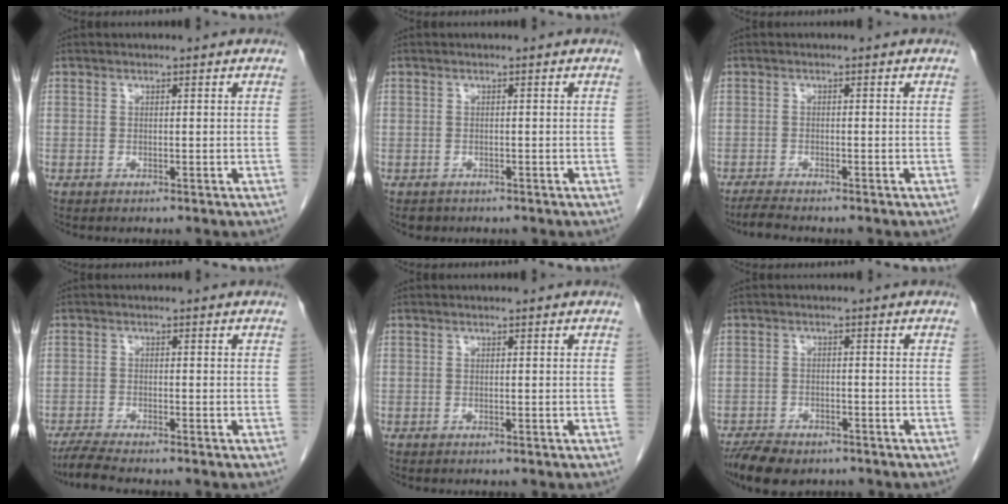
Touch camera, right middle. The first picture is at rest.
{"total": 1.2, "force": [-0.9, 0.8, 0.2], "torque": [-0.013, -0.002, -0.010]}
{"total": 2.6, "force": [-2.3, -0.2, 1.0], "torque": [-0.031, -0.013, -0.042]}
{"total": 3.8, "force": [-3.4, -0.5, 1.7], "torque": [-0.040, -0.018, -0.064]}
{"total": 0.0}
{"total": 7.1, "force": [-5.5, 2.8, 3.3], "torque": [-0.059, -0.009, -0.087]}